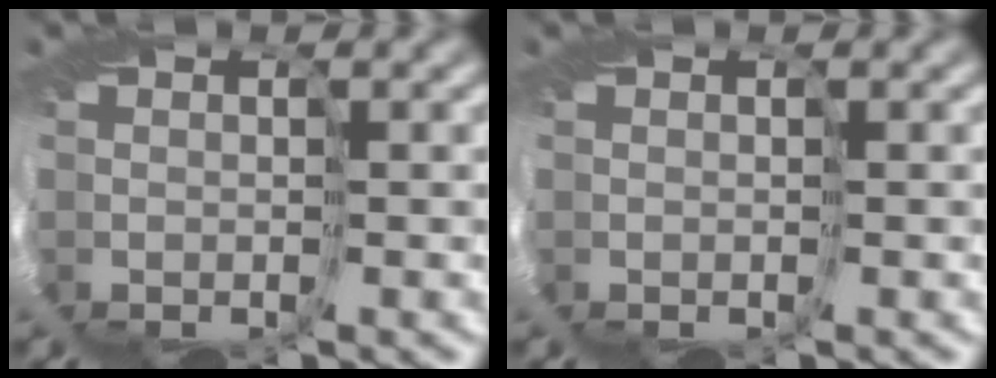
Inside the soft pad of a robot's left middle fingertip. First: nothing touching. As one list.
[{"total": 0.0}]